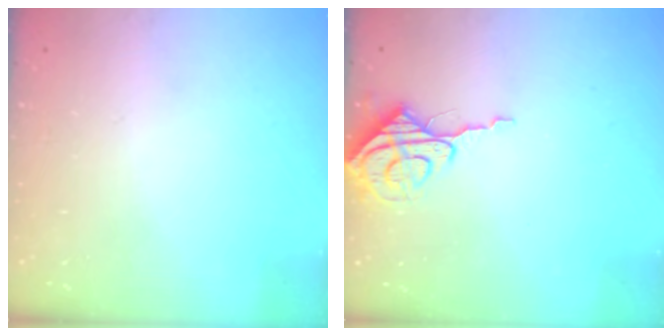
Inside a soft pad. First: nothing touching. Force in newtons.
{"total": 7.9, "press": 7.9, "slide": 0.6}